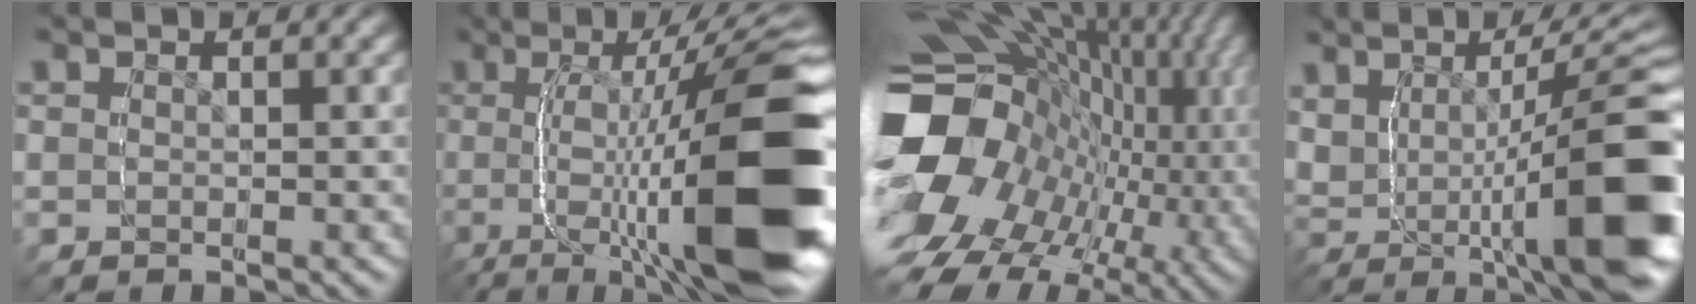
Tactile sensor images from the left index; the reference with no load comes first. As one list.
[{"total": 16.6, "force": [-3.3, 5.7, 15.3], "torque": [-0.221, -0.002, -0.042]}, {"total": 23.5, "force": [-1.4, 16.8, 16.3], "torque": [-0.244, -0.023, -0.016]}, {"total": 13.8, "force": [0.8, 5.5, 12.6], "torque": [-0.178, 0.025, 0.008]}]